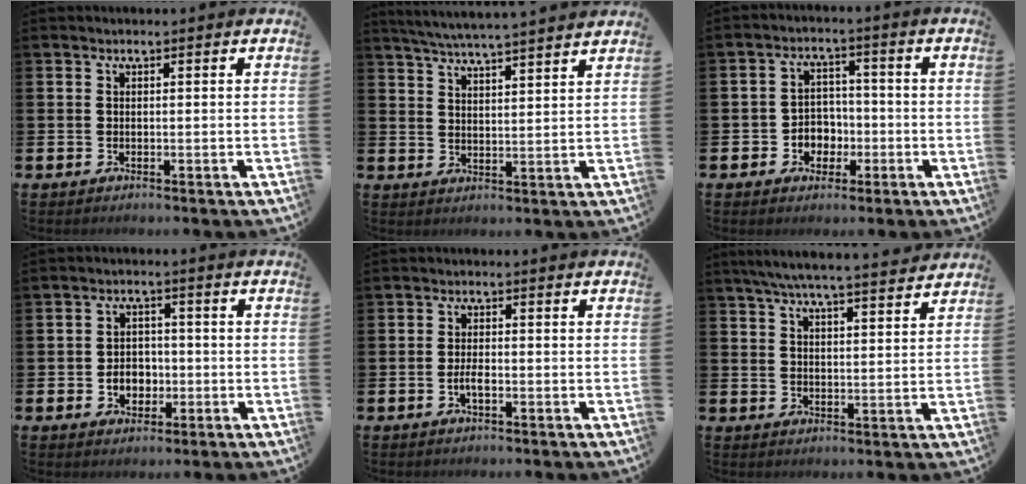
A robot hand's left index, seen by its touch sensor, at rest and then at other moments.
{"total": 5.5, "force": [5.4, -0.5, 0.9], "torque": [-0.039, -0.029, 0.096]}
{"total": 3.8, "force": [-1.2, 3.5, 1.0], "torque": [-0.026, 0.004, -0.030]}
{"total": 3.6, "force": [-0.9, 3.0, 1.9], "torque": [-0.023, -0.001, -0.026]}
{"total": 2.0, "force": [-0.6, 0.7, 1.7], "torque": [-0.029, 0.001, -0.014]}
{"total": 6.3, "force": [6.0, 0.0, 1.9], "torque": [-0.051, -0.030, 0.106]}